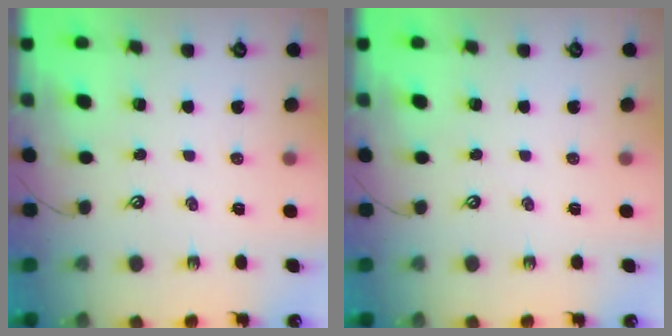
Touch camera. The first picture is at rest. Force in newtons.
{"total": 0.0}